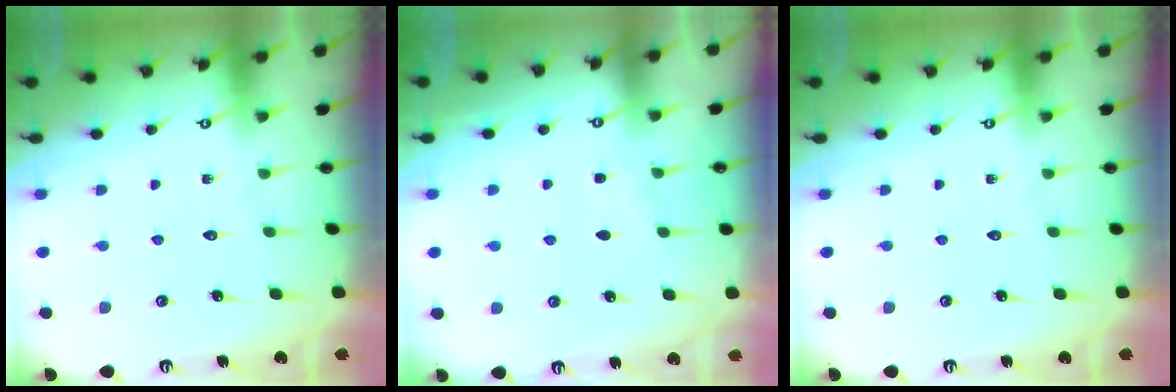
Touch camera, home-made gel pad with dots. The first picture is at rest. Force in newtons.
{"total": 3.2, "press": 3.1, "slide": 0.5}
{"total": 0.0}